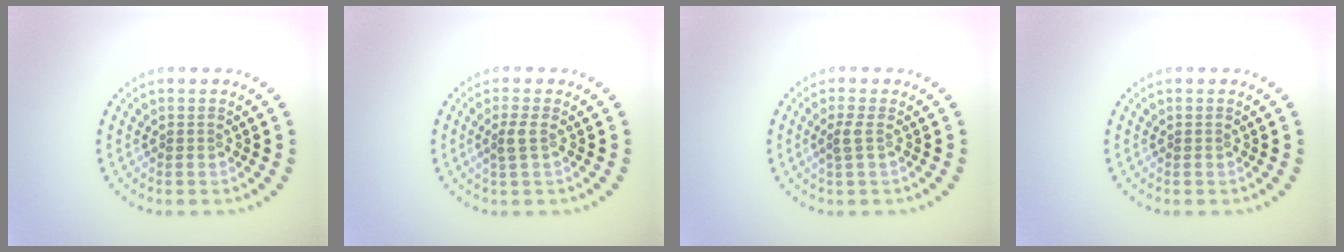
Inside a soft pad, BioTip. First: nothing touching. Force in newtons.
{"total": 1.4, "press": 1.1, "slide": 0.8}
{"total": 1.3, "press": 1.0, "slide": 0.8}
{"total": 0.0}